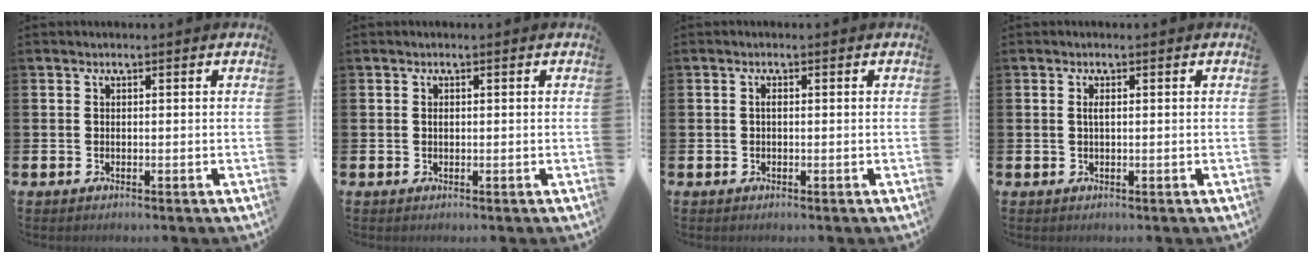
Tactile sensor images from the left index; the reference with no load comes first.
{"total": 0.5, "force": [0.1, 0.3, 0.4], "torque": [-0.008, 0.001, 0.001]}
{"total": 0.7, "force": [0.0, 0.2, 0.6], "torque": [-0.019, 0.005, 0.000]}
{"total": 1.0, "force": [0.2, 0.2, 1.0], "torque": [-0.017, 0.002, 0.003]}